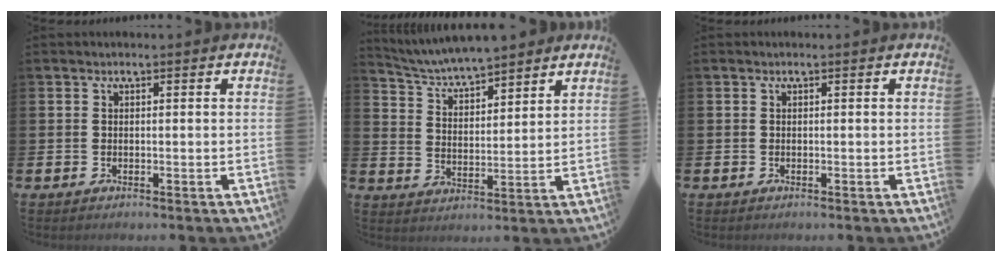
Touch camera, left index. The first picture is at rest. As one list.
[{"total": 5.9, "force": [5.7, 0.3, 1.3], "torque": [-0.049, -0.029, 0.102]}, {"total": 0.0}]